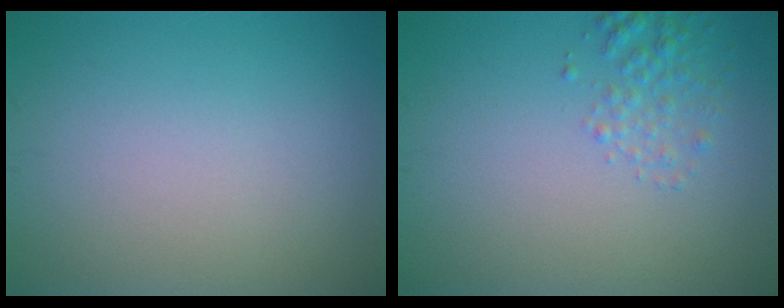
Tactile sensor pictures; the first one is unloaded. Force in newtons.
{"total": 1.8, "press": 1.8, "slide": 0.1}